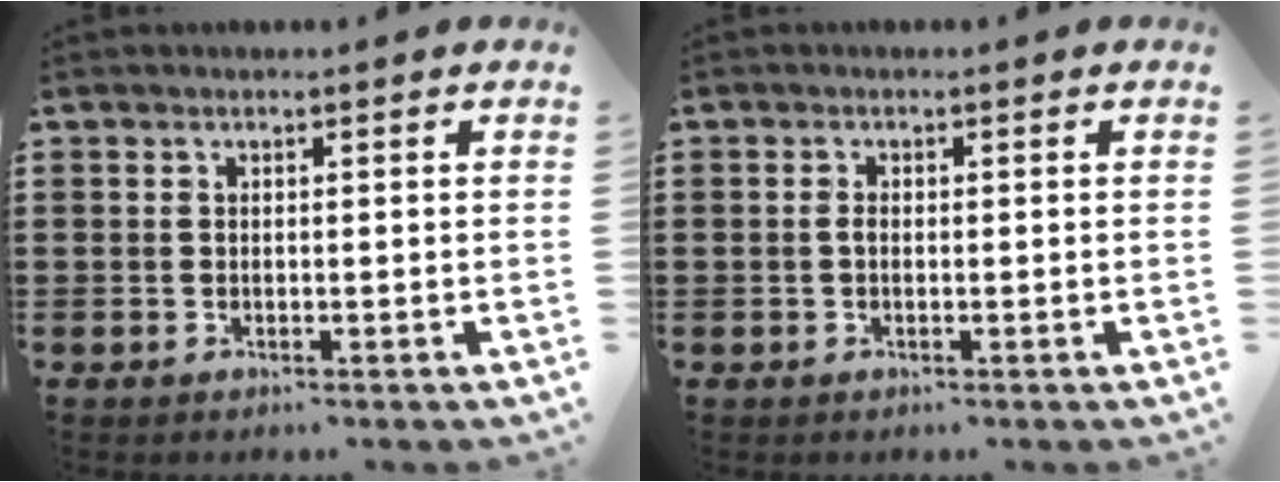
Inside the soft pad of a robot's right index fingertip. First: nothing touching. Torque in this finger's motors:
{"motor_torque": [0.13, 0.05, 0.10, 0.04]}